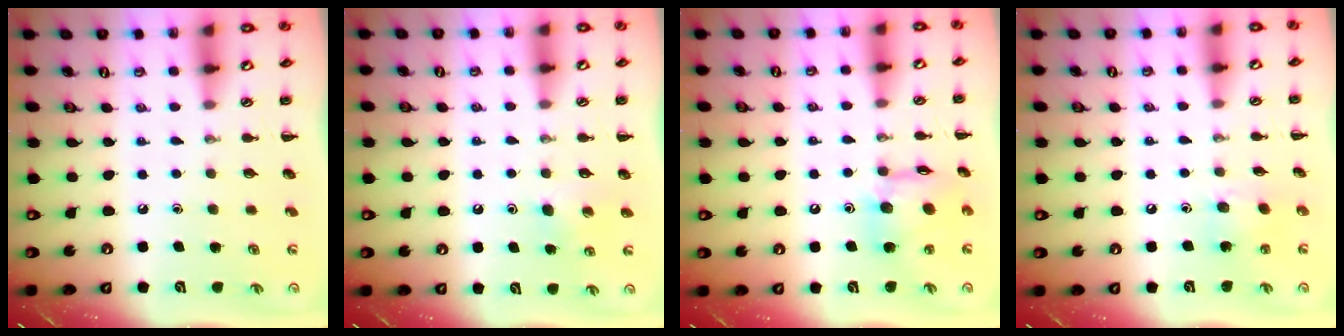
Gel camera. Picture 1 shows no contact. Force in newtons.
{"total": 5.4, "press": 5.2, "slide": 1.5}
{"total": 12.8, "press": 12.7, "slide": 1.9}
{"total": 6.1, "press": 6.0, "slide": 1.1}